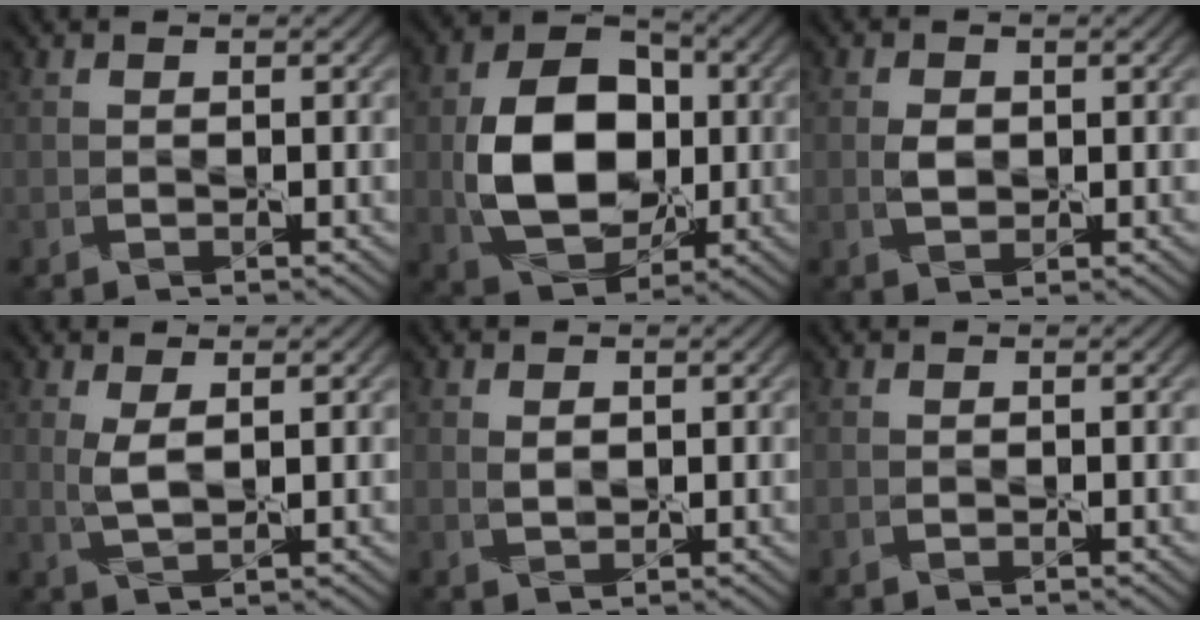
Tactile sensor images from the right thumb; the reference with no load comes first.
{"total": 12.1, "force": [-0.6, 8.6, 8.5], "torque": [-0.165, 0.001, -0.008]}
{"total": 1.9, "force": [0.0, 1.3, 1.4], "torque": [-0.033, 0.000, 0.000]}
{"total": 2.8, "force": [0.8, 0.9, 2.5], "torque": [-0.063, -0.001, 0.020]}
{"total": 1.6, "force": [0.4, 1.0, 1.1], "torque": [-0.027, -0.003, 0.012]}
{"total": 0.0}